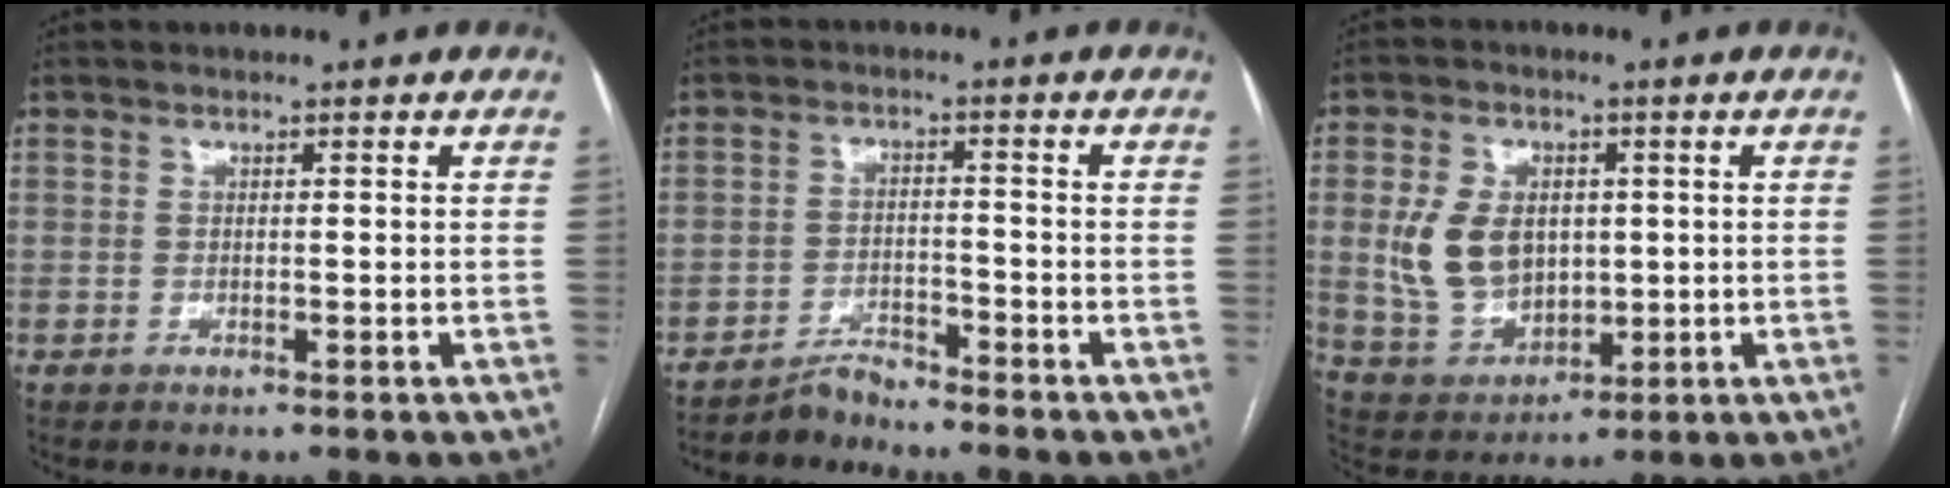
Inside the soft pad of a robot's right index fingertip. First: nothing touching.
{"total": 3.7, "force": [-3.7, -0.1, 0.4], "torque": [-0.008, -0.018, -0.067]}
{"total": 10.2, "force": [1.2, 7.2, 7.1], "torque": [-0.161, 0.012, 0.039]}